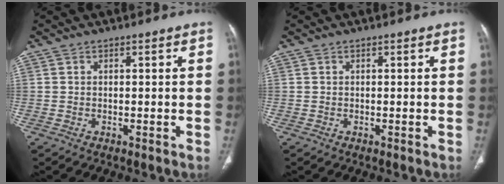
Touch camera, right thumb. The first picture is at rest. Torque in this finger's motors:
{"motor_torque": [0.31, -0.02, 0.34, 0.07, 0.04]}